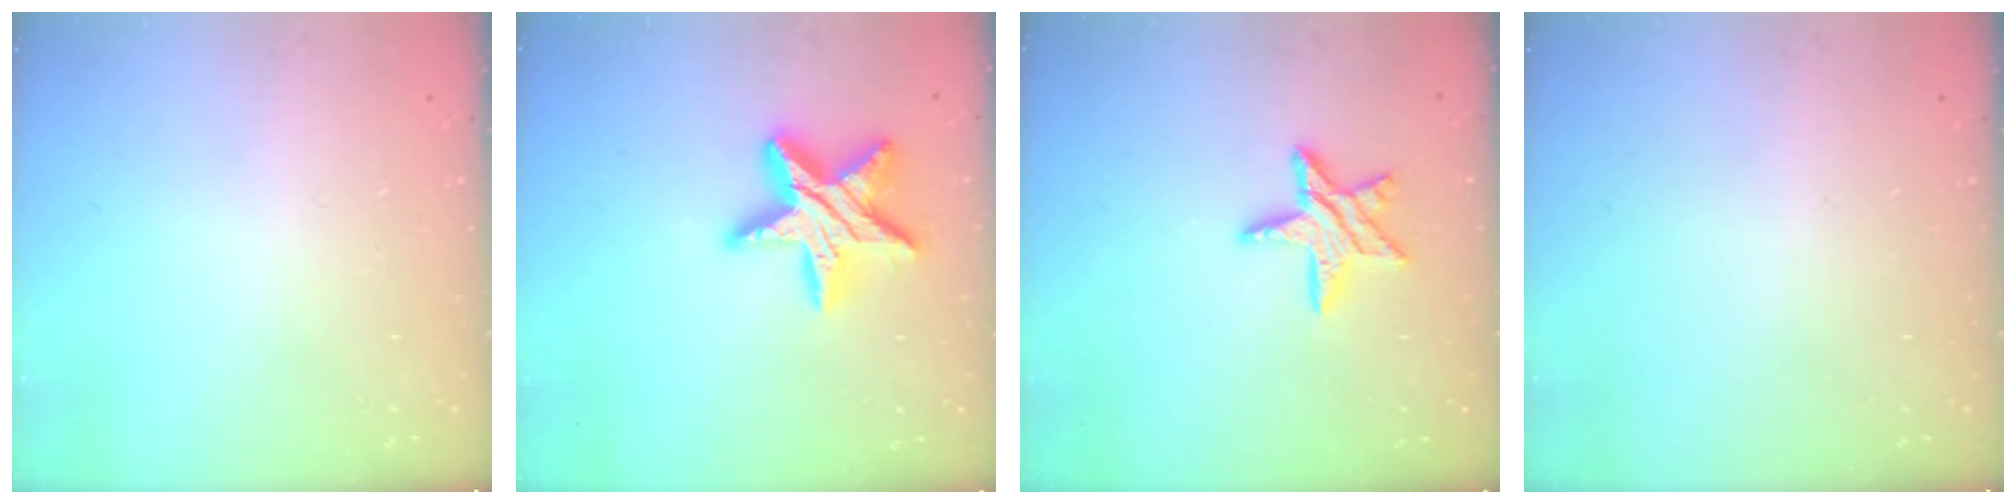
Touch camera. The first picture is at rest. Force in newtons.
{"total": 16.6, "press": 16.6, "slide": 1.1}
{"total": 9.8, "press": 9.8, "slide": 0.7}
{"total": 0.0}